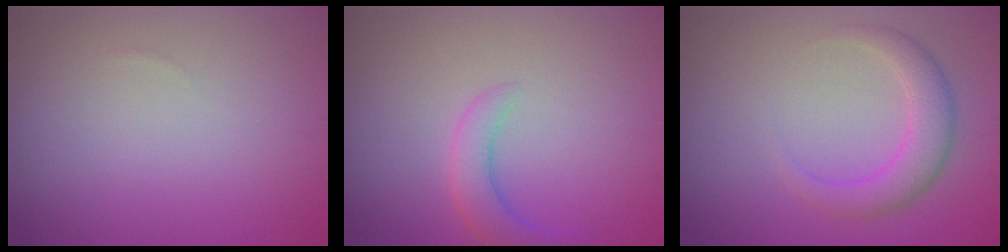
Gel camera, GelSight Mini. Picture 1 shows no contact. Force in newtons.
{"total": 2.6, "press": 2.6, "slide": 0.1}
{"total": 3.1, "press": 3.1, "slide": 0.1}